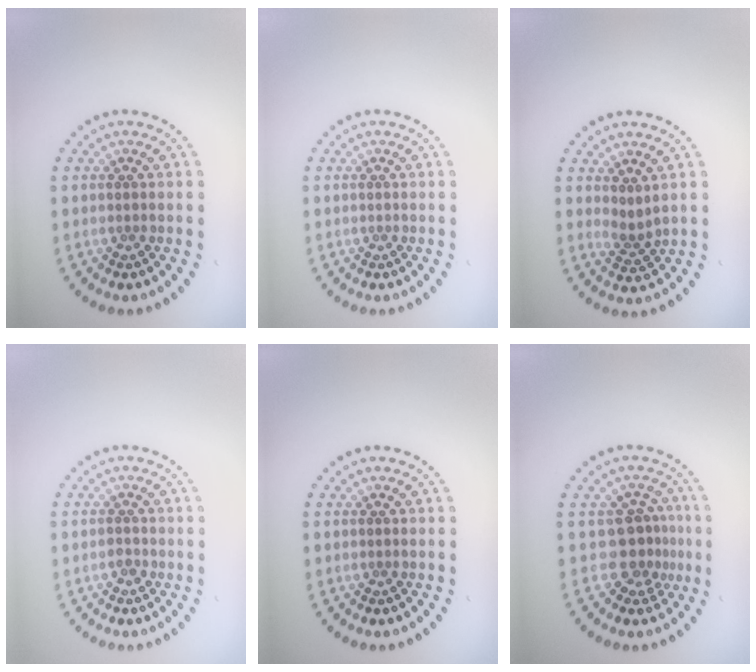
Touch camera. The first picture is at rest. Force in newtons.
{"total": 0.0}
{"total": 1.8, "press": 1.1, "slide": 1.4}
{"total": 0.8, "press": 0.8, "slide": 0.3}
{"total": 0.0}
{"total": 2.9, "press": 2.1, "slide": 2.0}